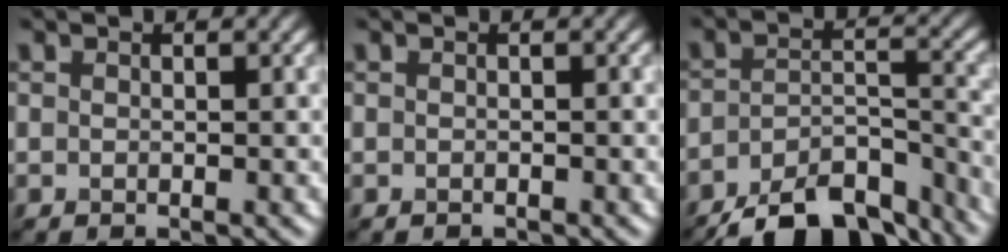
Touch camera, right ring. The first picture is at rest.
{"total": 0.0}
{"total": 10.4, "force": [-8.4, 3.5, 5.1], "torque": [-0.085, -0.007, -0.131]}